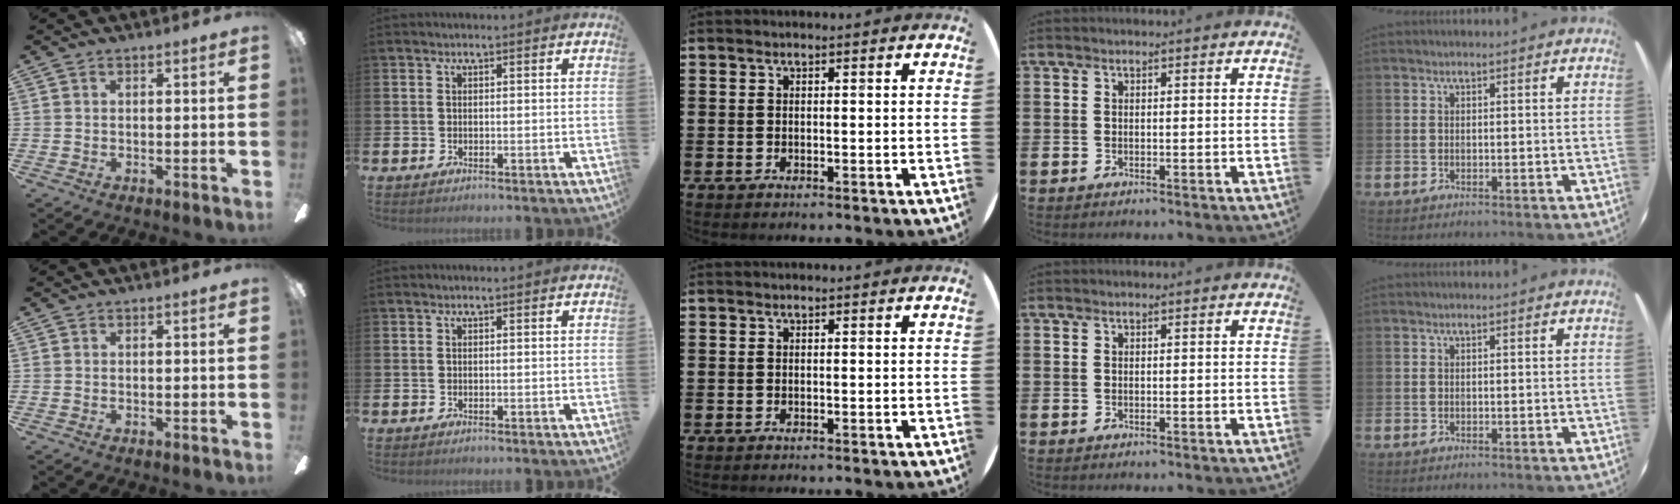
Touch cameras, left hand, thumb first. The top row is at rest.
{}